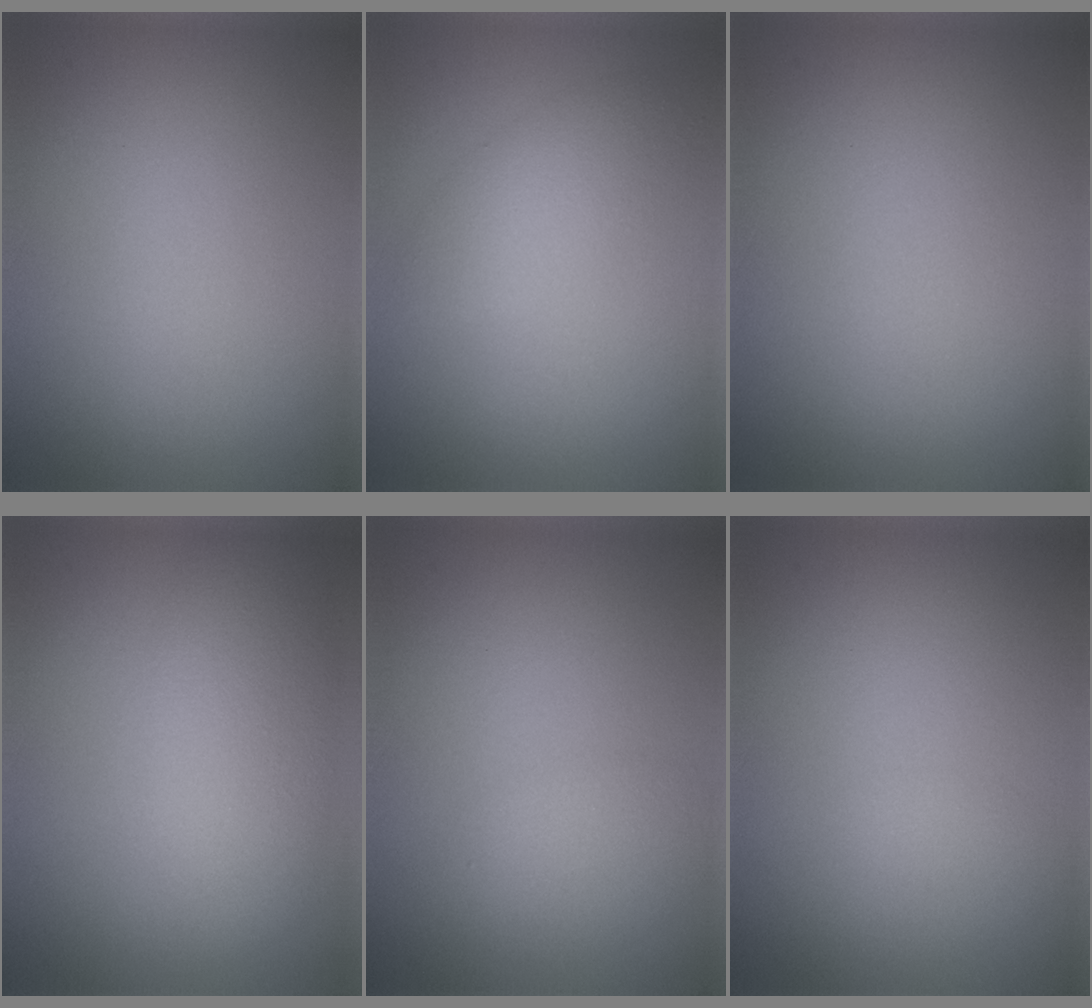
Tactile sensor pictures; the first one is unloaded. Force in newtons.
{"total": 2.7, "press": 2.7, "slide": 0.0}
{"total": 0.0}
{"total": 5.6, "press": 5.6, "slide": 0.3}
{"total": 1.6, "press": 1.6, "slide": 0.1}
{"total": 0.6, "press": 0.6, "slide": 0.0}